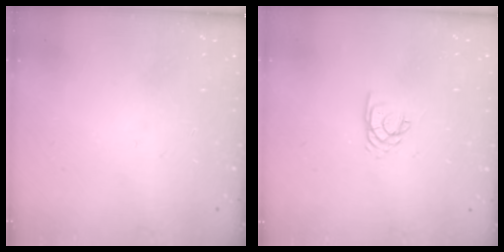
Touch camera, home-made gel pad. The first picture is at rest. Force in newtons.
{"total": 1.9, "press": 1.8, "slide": 0.3}